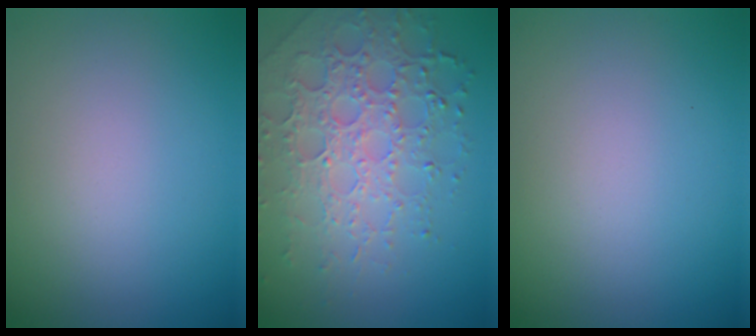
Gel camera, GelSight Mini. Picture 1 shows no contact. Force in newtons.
{"total": 6.2, "press": 4.7, "slide": 4.0}
{"total": 0.0}